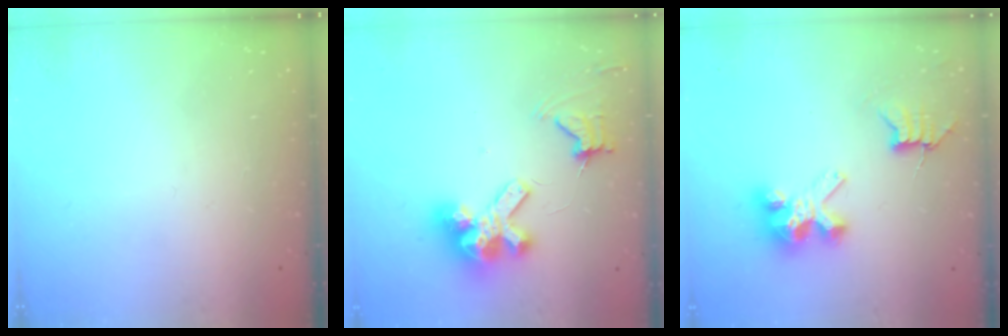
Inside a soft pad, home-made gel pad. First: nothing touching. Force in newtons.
{"total": 11.4, "press": 11.3, "slide": 1.5}
{"total": 7.2, "press": 7.1, "slide": 0.6}